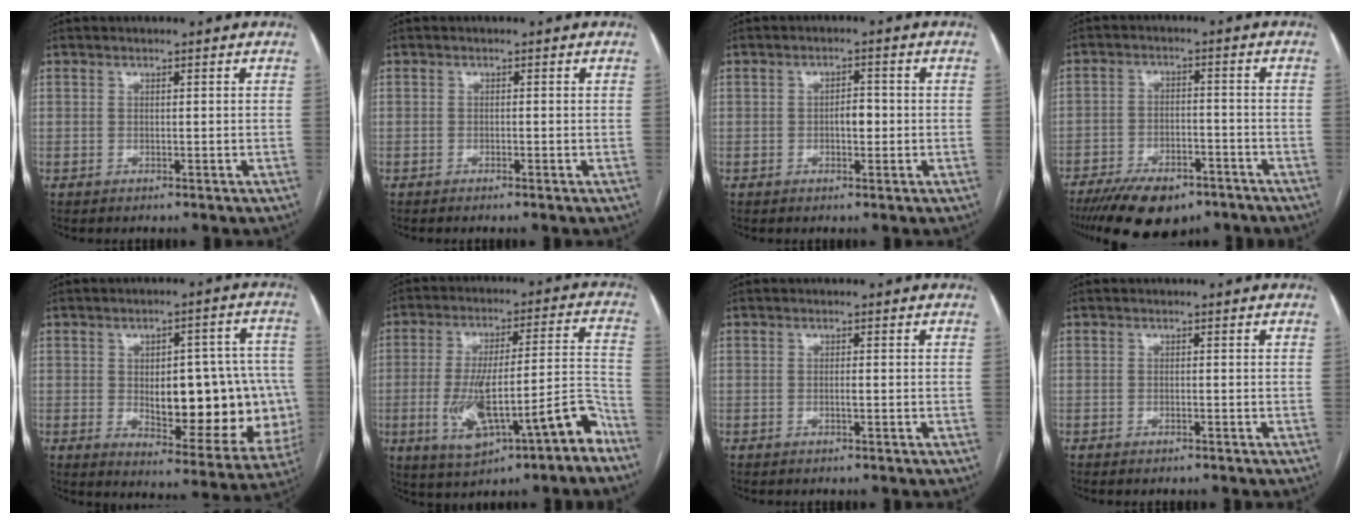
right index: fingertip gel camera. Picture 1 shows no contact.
{"total": 0.5, "force": [-0.4, -0.2, 0.3], "torque": [-0.006, 0.000, -0.008]}
{"total": 2.5, "force": [-0.4, 1.1, 2.2], "torque": [-0.032, 0.004, -0.005]}
{"total": 13.5, "force": [-10.0, 5.4, 7.4], "torque": [-0.127, -0.010, -0.154]}
{"total": 19.7, "force": [-1.8, 8.0, 17.9], "torque": [-0.184, 0.026, 0.004]}
{"total": 16.1, "force": [-7.0, 3.9, 14.0], "torque": [-0.226, 0.027, -0.094]}
{"total": 0.8, "force": [-0.2, 0.1, 0.8], "torque": [-0.017, -0.001, -0.003]}
{"total": 0.6, "force": [-0.5, 0.1, 0.3], "torque": [-0.009, -0.002, -0.006]}